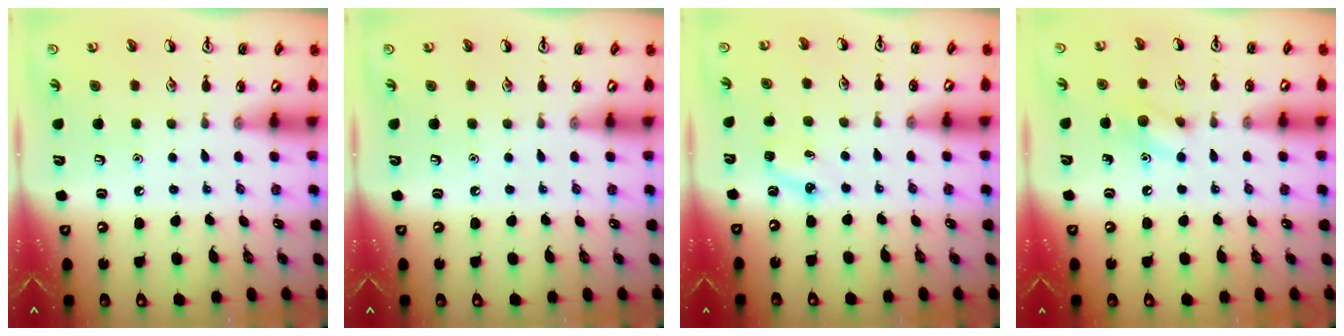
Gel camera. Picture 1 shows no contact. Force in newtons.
{"total": 0.0}
{"total": 3.5, "press": 3.4, "slide": 1.1}
{"total": 7.3, "press": 7.2, "slide": 1.5}